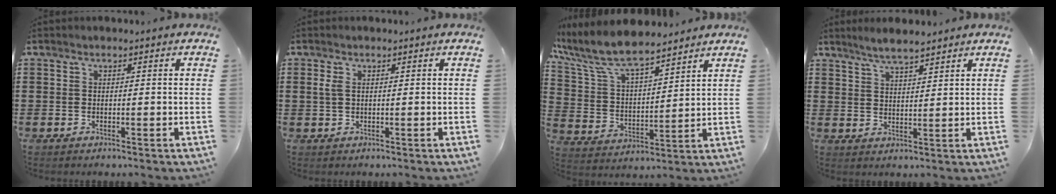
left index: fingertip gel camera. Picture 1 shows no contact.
{"total": 1.7, "force": [0.3, 0.9, 1.4], "torque": [-0.038, 0.003, 0.002]}
{"total": 9.3, "force": [8.0, 2.4, 4.0], "torque": [-0.114, -0.036, 0.141]}
{"total": 3.9, "force": [3.5, 0.5, 1.6], "torque": [-0.041, -0.002, 0.064]}